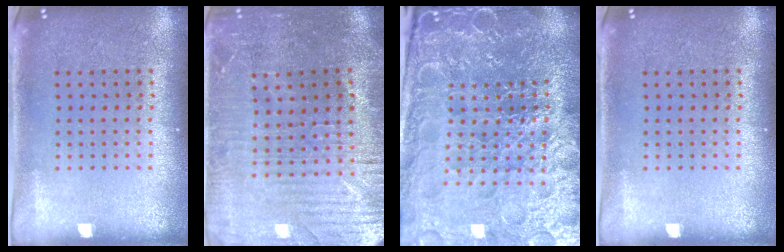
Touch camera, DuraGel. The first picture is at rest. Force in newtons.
{"total": 2.2, "press": 2.2, "slide": 0.5}
{"total": 5.5, "press": 5.1, "slide": 2.0}
{"total": 0.0}